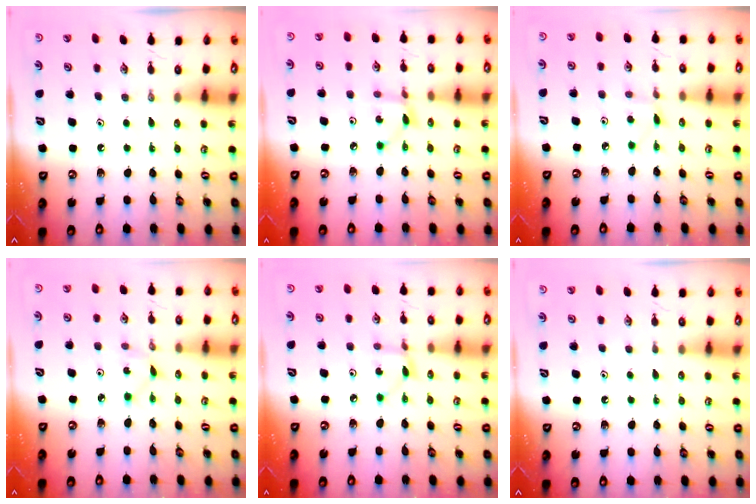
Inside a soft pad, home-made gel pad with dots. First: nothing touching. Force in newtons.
{"total": 3.4, "press": 3.4, "slide": 0.2}
{"total": 2.8, "press": 2.8, "slide": 0.3}
{"total": 2.2, "press": 2.2, "slide": 0.3}
{"total": 2.6, "press": 2.6, "slide": 0.2}
{"total": 1.3, "press": 1.2, "slide": 0.3}